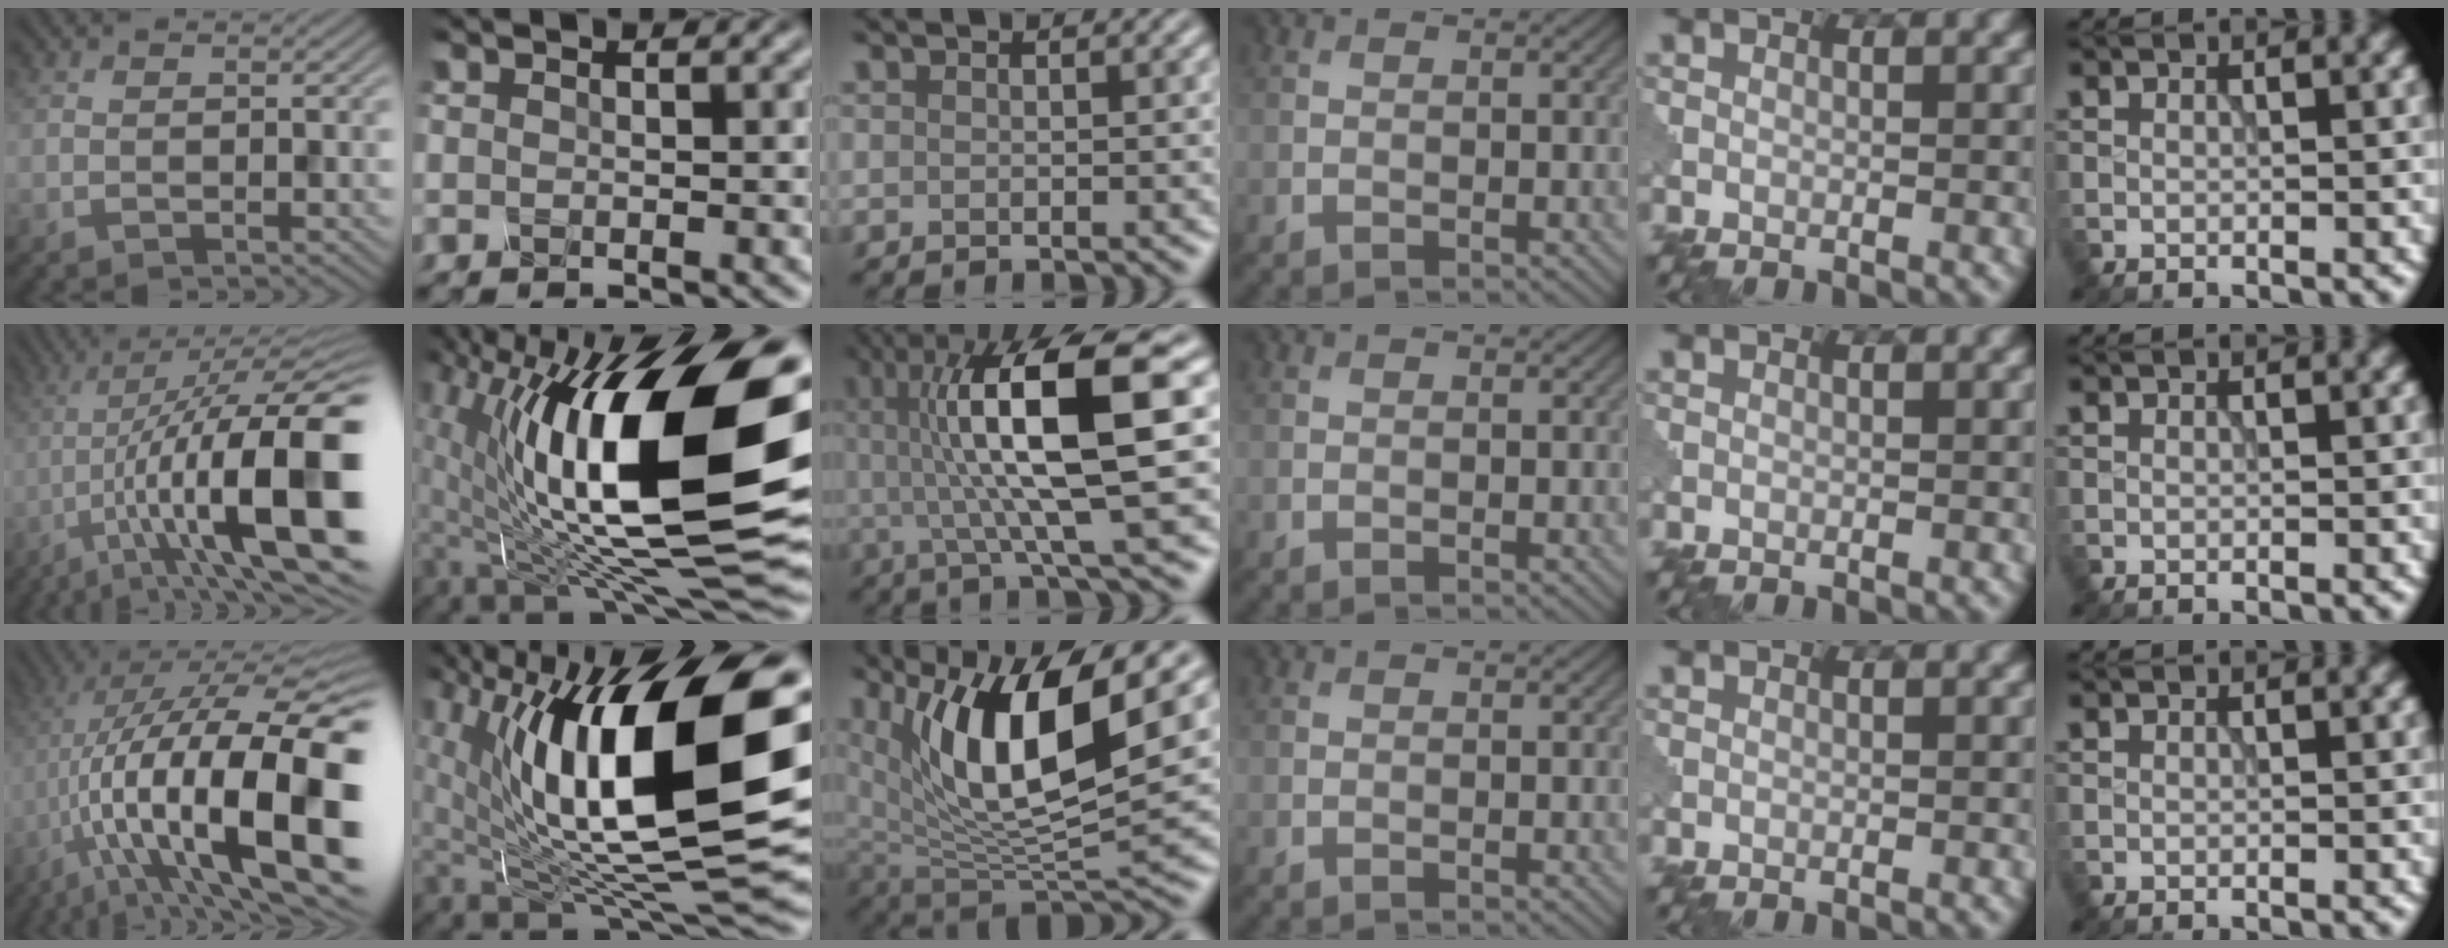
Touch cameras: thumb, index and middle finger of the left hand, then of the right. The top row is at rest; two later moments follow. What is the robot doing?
{"motion": "shake", "object": "plastic piggy bank"}